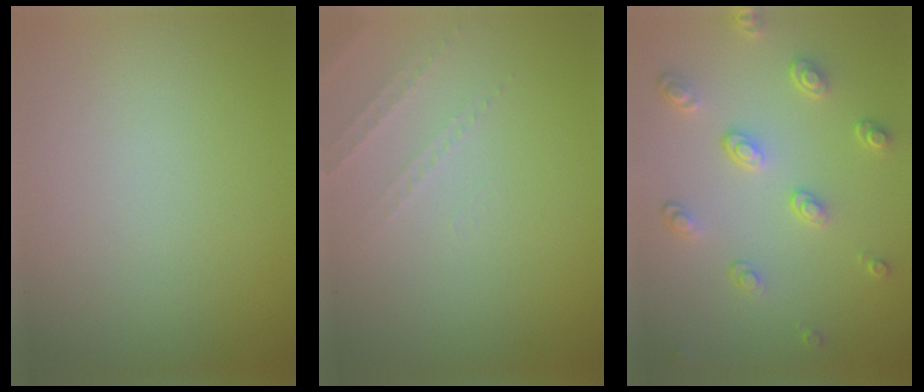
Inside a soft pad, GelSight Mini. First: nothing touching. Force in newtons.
{"total": 1.5, "press": 1.4, "slide": 0.4}
{"total": 3.6, "press": 2.9, "slide": 2.1}